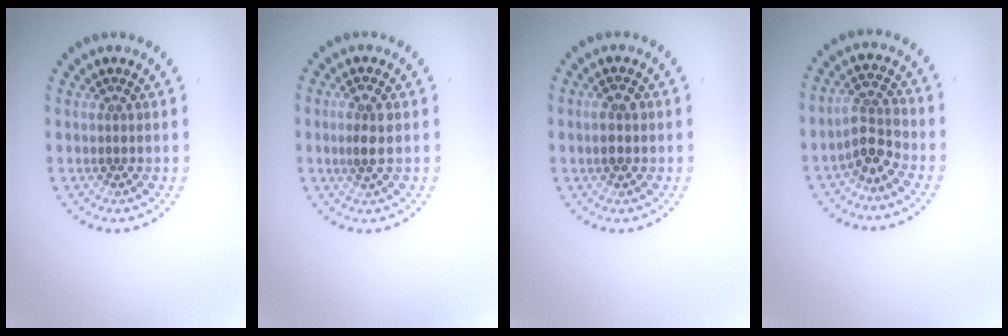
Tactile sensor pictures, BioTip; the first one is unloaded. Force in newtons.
{"total": 2.1, "press": 2.0, "slide": 0.7}
{"total": 1.6, "press": 1.6, "slide": 0.2}
{"total": 2.7, "press": 2.4, "slide": 1.2}